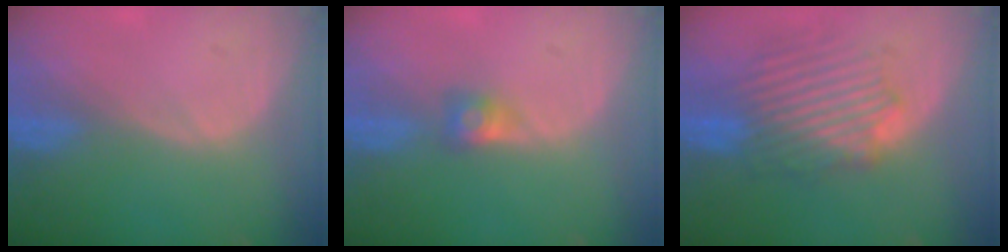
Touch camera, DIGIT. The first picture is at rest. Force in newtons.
{"total": 2.6, "press": 2.3, "slide": 1.0}
{"total": 8.6, "press": 8.5, "slide": 1.6}